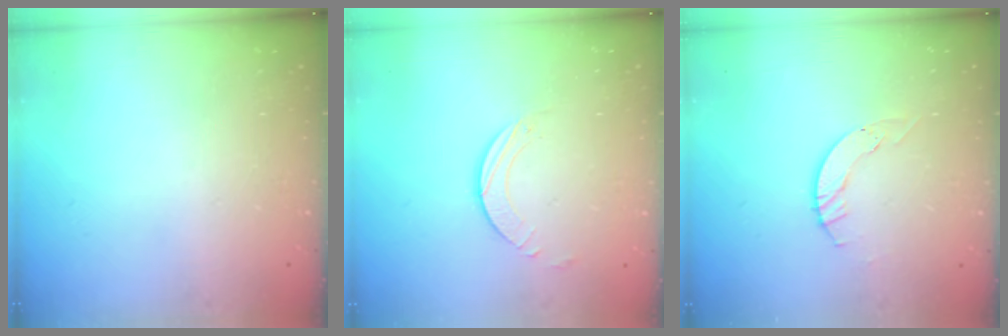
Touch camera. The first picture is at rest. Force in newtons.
{"total": 1.9, "press": 1.9, "slide": 0.1}
{"total": 4.0, "press": 4.0, "slide": 0.4}